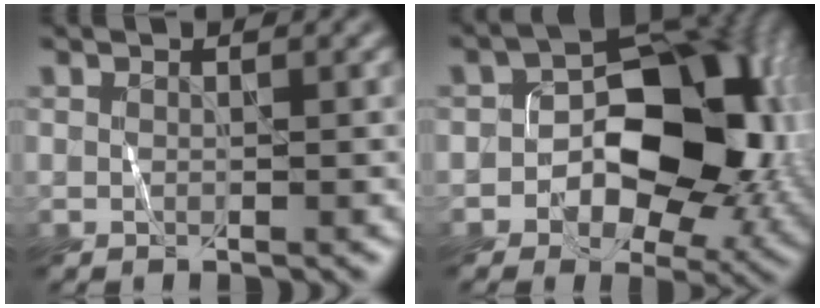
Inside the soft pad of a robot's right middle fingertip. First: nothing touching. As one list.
[{"total": 10.8, "force": [-1.1, 7.0, 8.2], "torque": [-0.087, 0.022, -0.022]}]